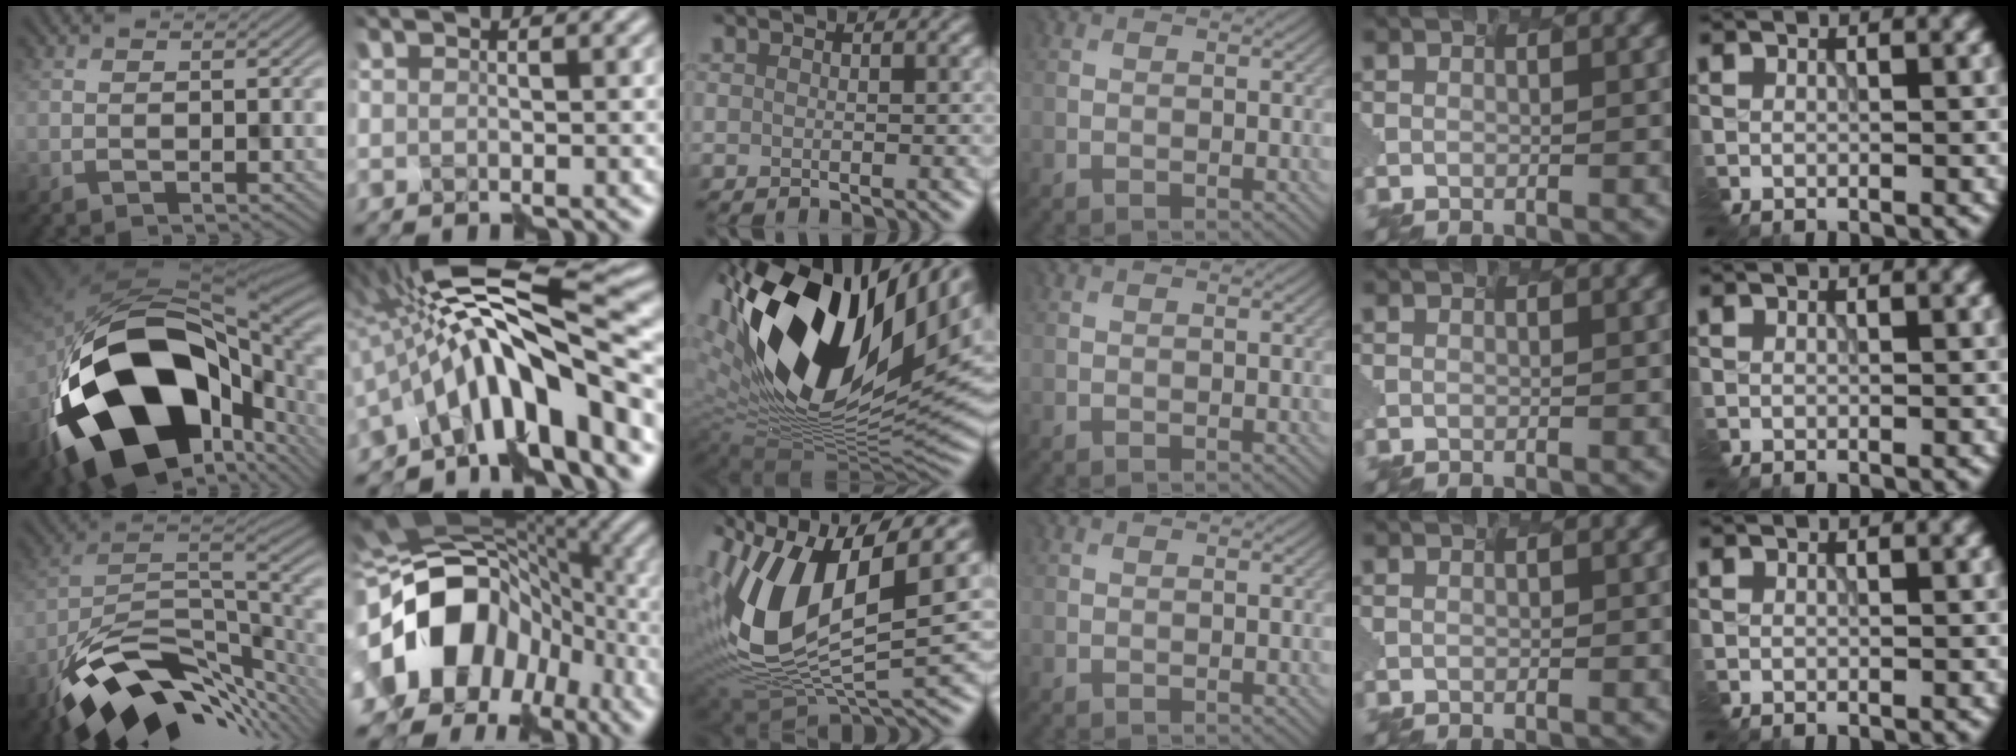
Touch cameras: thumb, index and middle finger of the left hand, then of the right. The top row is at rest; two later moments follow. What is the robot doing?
{"motion": "assemble", "object": "markers"}